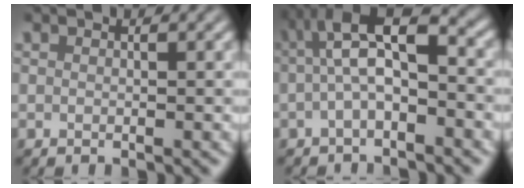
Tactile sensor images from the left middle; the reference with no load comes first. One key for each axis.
{"total": 5.4, "fx": -0.3, "fy": 1.8, "fz": 5.1, "tx": -0.094, "ty": 0.020, "tz": -0.015}